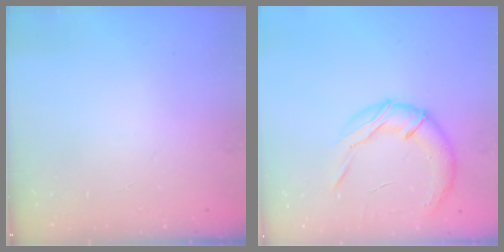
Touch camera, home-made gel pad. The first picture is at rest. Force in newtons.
{"total": 14.9, "press": 14.7, "slide": 2.3}